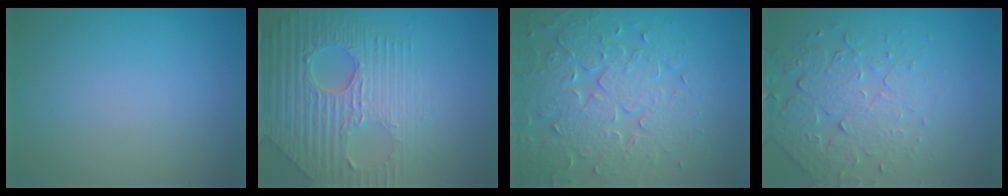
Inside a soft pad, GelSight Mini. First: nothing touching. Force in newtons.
{"total": 8.0, "press": 5.7, "slide": 5.6}
{"total": 7.4, "press": 6.0, "slide": 4.3}
{"total": 5.1, "press": 3.7, "slide": 3.5}